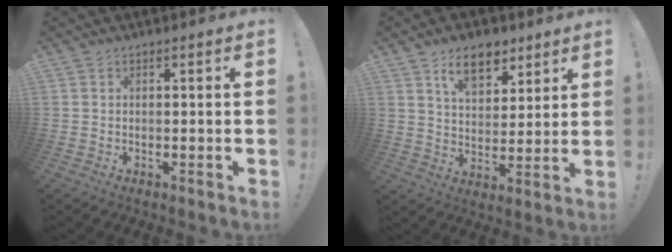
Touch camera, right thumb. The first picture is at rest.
{"total": 11.3, "force": [7.0, 6.7, 5.9], "torque": [-0.084, -0.031, 0.129]}